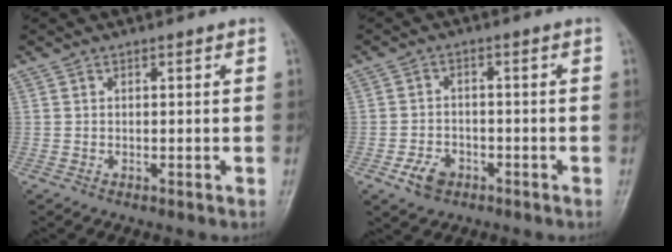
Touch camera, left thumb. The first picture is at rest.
{"total": 4.7, "force": [-2.4, 3.3, 2.3], "torque": [-0.034, 0.013, -0.040]}